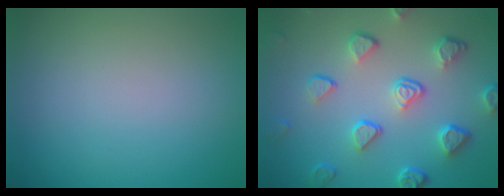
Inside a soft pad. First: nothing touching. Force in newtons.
{"total": 5.3, "press": 4.1, "slide": 3.3}